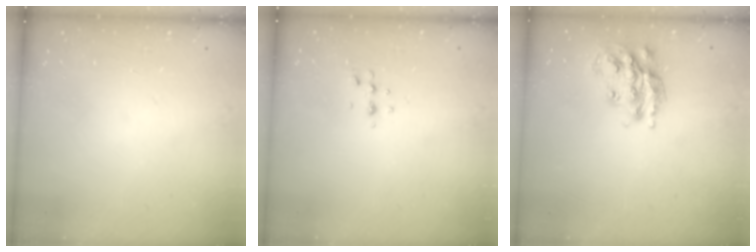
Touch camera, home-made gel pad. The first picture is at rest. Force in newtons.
{"total": 3.8, "press": 3.6, "slide": 1.3}
{"total": 19.7, "press": 19.6, "slide": 1.4}